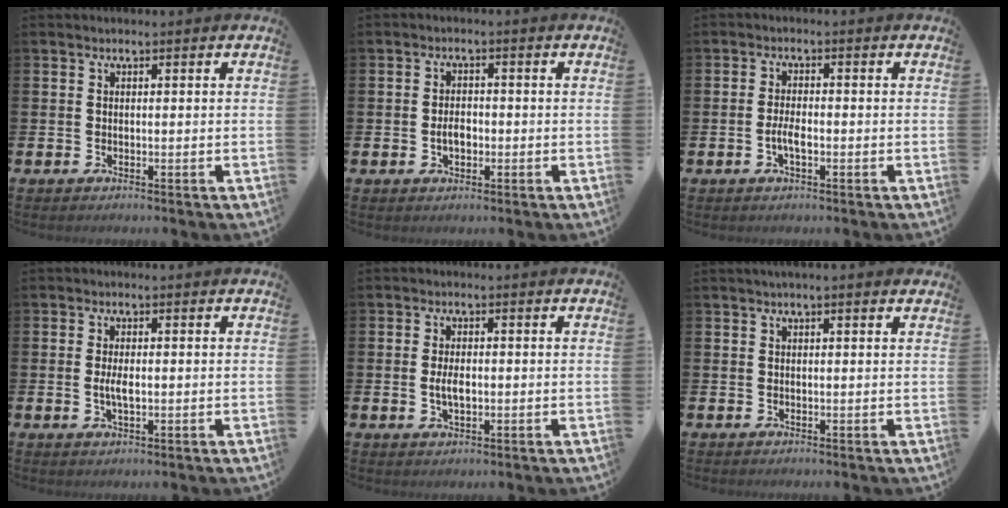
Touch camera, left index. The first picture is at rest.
{"total": 2.6, "force": [-0.5, 1.7, 2.0], "torque": [-0.028, 0.000, -0.012]}
{"total": 2.5, "force": [-0.7, 1.0, 2.2], "torque": [-0.040, 0.004, -0.015]}
{"total": 2.6, "force": [-0.1, 1.1, 2.4], "torque": [-0.045, 0.001, -0.003]}
{"total": 2.9, "force": [-0.1, 1.5, 2.5], "torque": [-0.040, 0.001, -0.006]}
{"total": 1.2, "force": [1.0, 0.0, 0.6], "torque": [-0.012, 0.003, 0.017]}